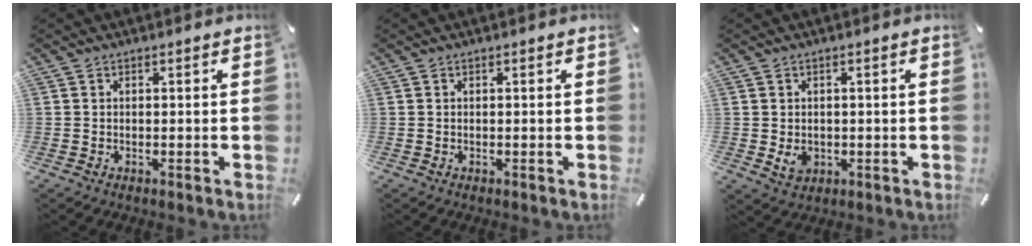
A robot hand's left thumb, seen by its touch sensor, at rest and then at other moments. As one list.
[{"total": 0.0}, {"total": 3.6, "force": [-0.4, 3.0, 1.9], "torque": [-0.032, 0.000, -0.007]}]